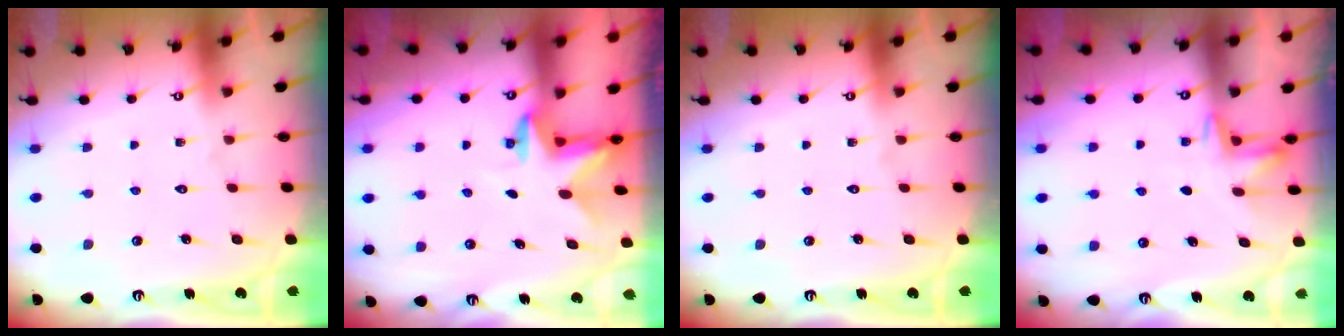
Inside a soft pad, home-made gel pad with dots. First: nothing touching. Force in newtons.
{"total": 2.4, "press": 2.3, "slide": 0.4}
{"total": 0.0}
{"total": 4.2, "press": 4.0, "slide": 1.0}